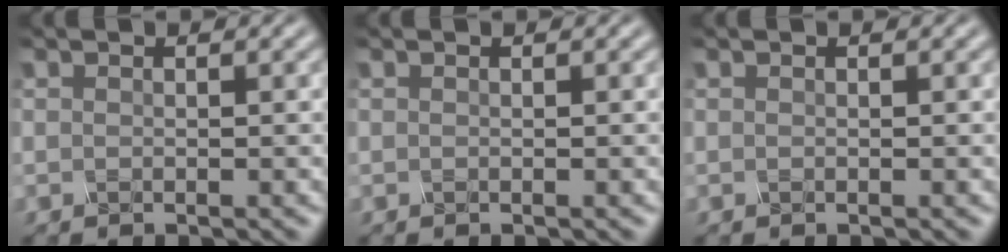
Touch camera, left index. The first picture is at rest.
{"total": 0.0}
{"total": 0.0}